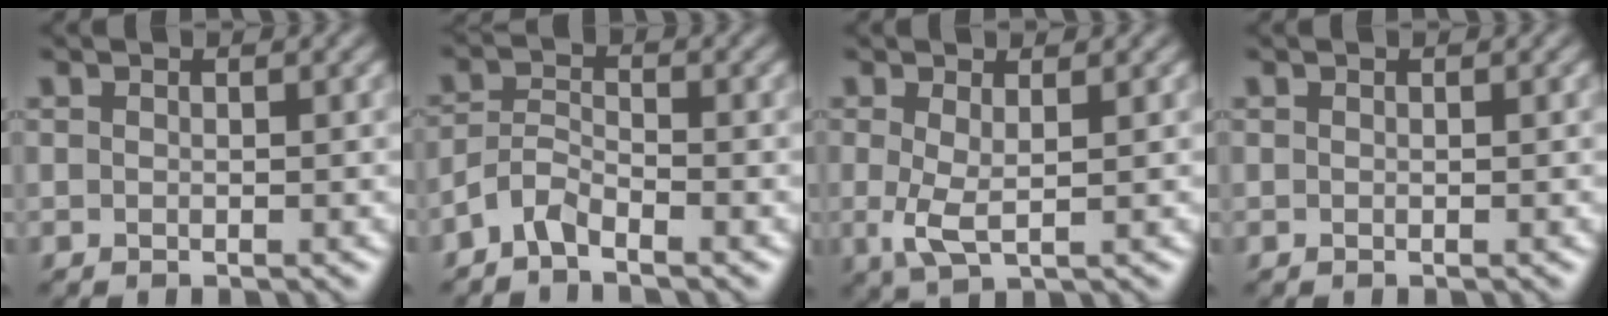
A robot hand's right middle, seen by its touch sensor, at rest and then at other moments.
{"total": 2.4, "force": [-1.9, 0.7, 1.2], "torque": [-0.026, 0.006, -0.046]}
{"total": 2.6, "force": [0.3, 0.8, 2.4], "torque": [-0.056, -0.005, 0.005]}
{"total": 0.0}